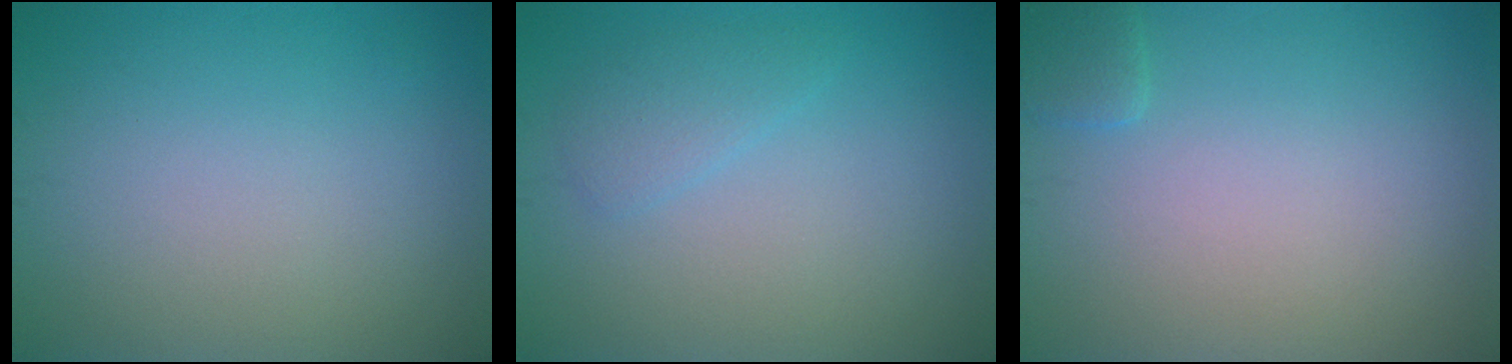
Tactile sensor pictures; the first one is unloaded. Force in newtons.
{"total": 1.6, "press": 1.6, "slide": 0.2}
{"total": 1.1, "press": 1.1, "slide": 0.2}